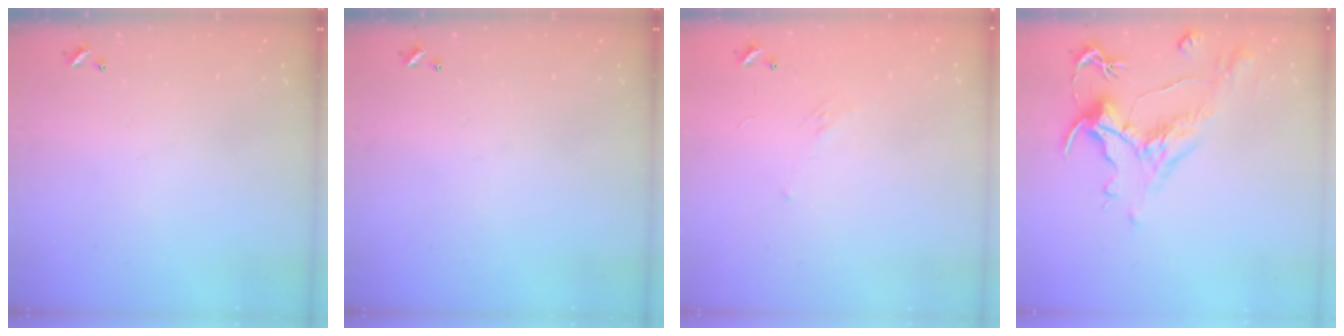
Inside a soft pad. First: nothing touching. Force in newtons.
{"total": 0.0}
{"total": 6.1, "press": 6.1, "slide": 0.9}
{"total": 1.5, "press": 0.5, "slide": 1.4}